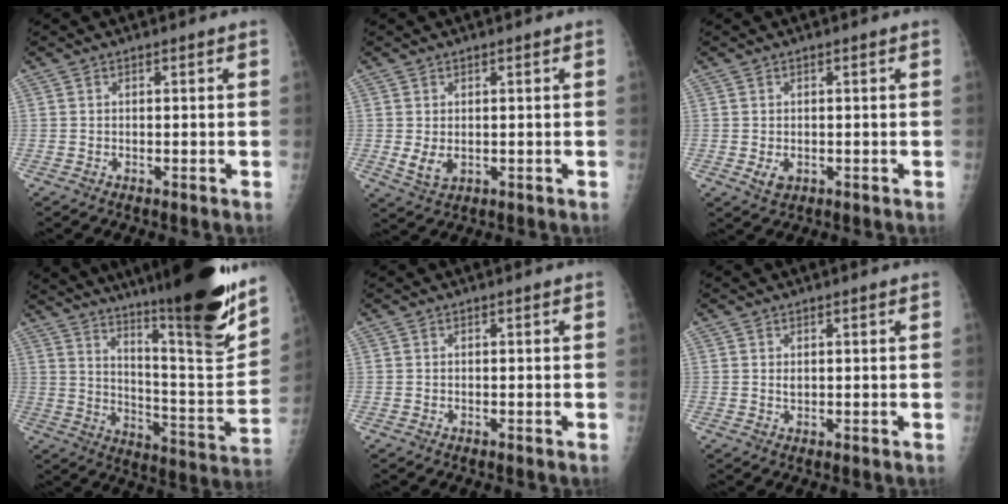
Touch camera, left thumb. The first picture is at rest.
{"total": 3.8, "force": [0.2, 2.3, 3.0], "torque": [-0.048, -0.010, 0.013]}
{"total": 2.5, "force": [-0.2, 1.7, 1.8], "torque": [-0.023, -0.005, 0.003]}
{"total": 29.4, "force": [21.2, 3.6, 20.0], "torque": [-0.288, -0.118, 0.312]}
{"total": 0.0}
{"total": 1.5, "force": [0.8, 0.7, 1.2], "torque": [-0.017, -0.004, 0.015]}